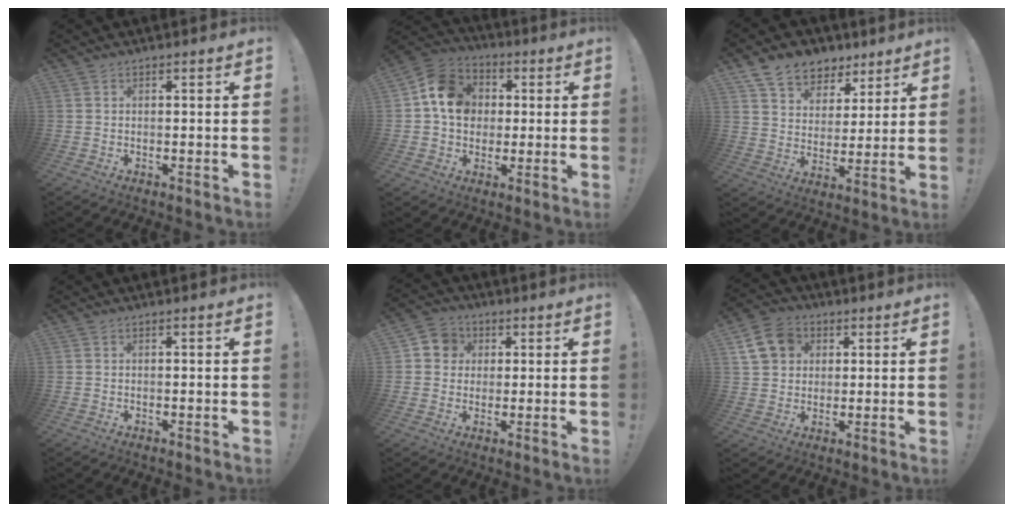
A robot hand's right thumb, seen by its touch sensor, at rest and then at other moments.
{"total": 14.2, "force": [2.3, 11.9, 7.3], "torque": [-0.103, 0.005, 0.052]}
{"total": 10.1, "force": [7.3, 6.7, 2.4], "torque": [-0.040, -0.055, 0.142]}
{"total": 0.0}
{"total": 7.0, "force": [1.2, 6.5, 2.1], "torque": [-0.033, 0.006, 0.026]}
{"total": 11.4, "force": [4.3, 9.3, 5.1], "torque": [-0.078, -0.009, 0.090]}